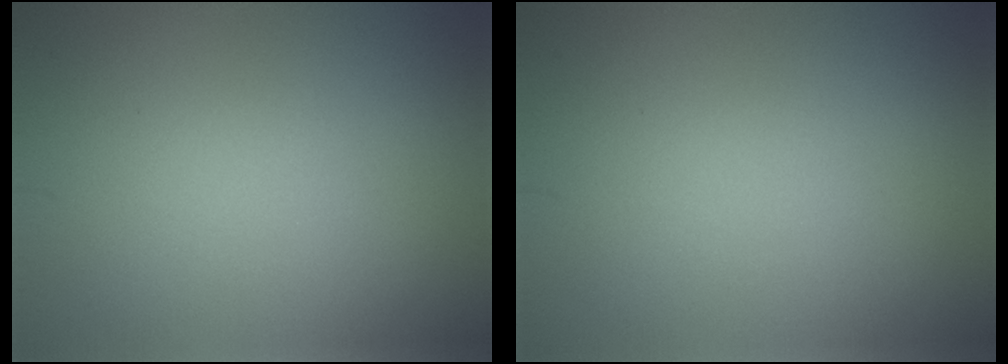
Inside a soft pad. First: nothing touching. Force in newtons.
{"total": 0.0}